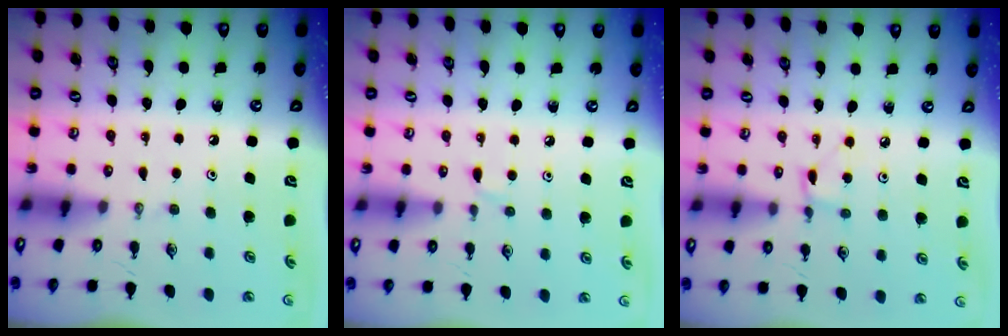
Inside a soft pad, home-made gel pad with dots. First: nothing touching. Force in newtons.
{"total": 2.9, "press": 2.8, "slide": 0.5}
{"total": 2.0, "press": 2.0, "slide": 0.3}